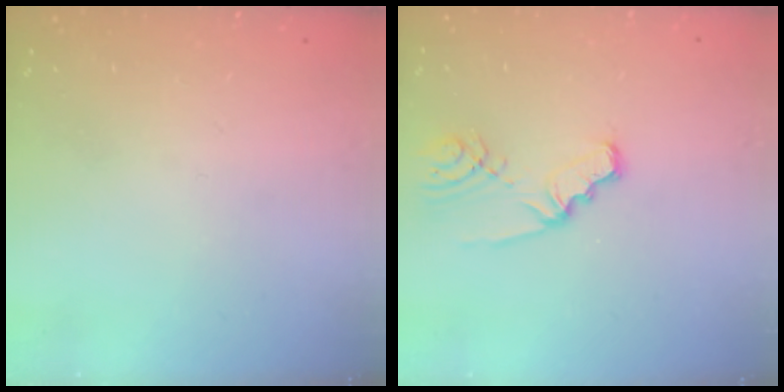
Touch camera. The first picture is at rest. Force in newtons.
{"total": 4.3, "press": 4.3, "slide": 0.4}